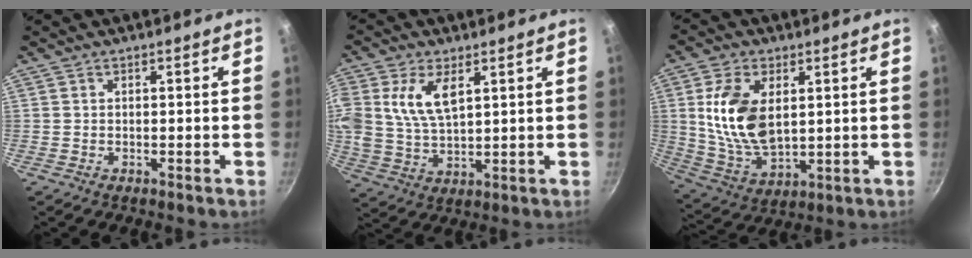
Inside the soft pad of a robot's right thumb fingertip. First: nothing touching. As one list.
[{"total": 9.7, "force": [3.5, 5.1, 7.5], "torque": [-0.149, -0.005, 0.075]}, {"total": 14.4, "force": [2.8, 8.1, 11.5], "torque": [-0.217, -0.016, 0.066]}]